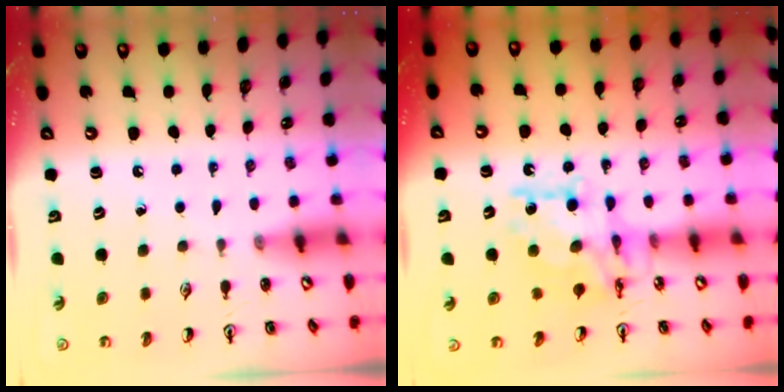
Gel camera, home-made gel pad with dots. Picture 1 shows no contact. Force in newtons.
{"total": 9.5, "press": 9.5, "slide": 0.9}